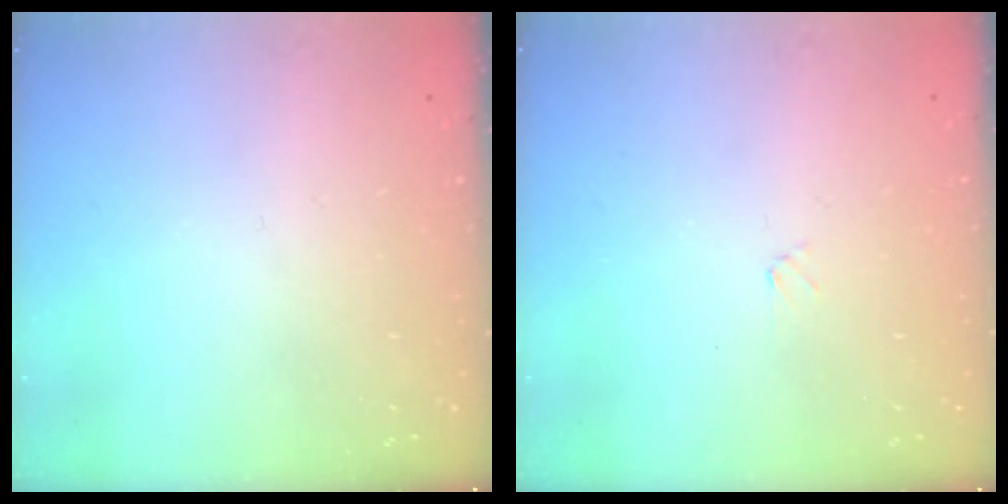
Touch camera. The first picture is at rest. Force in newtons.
{"total": 0.9, "press": 0.9, "slide": 0.2}